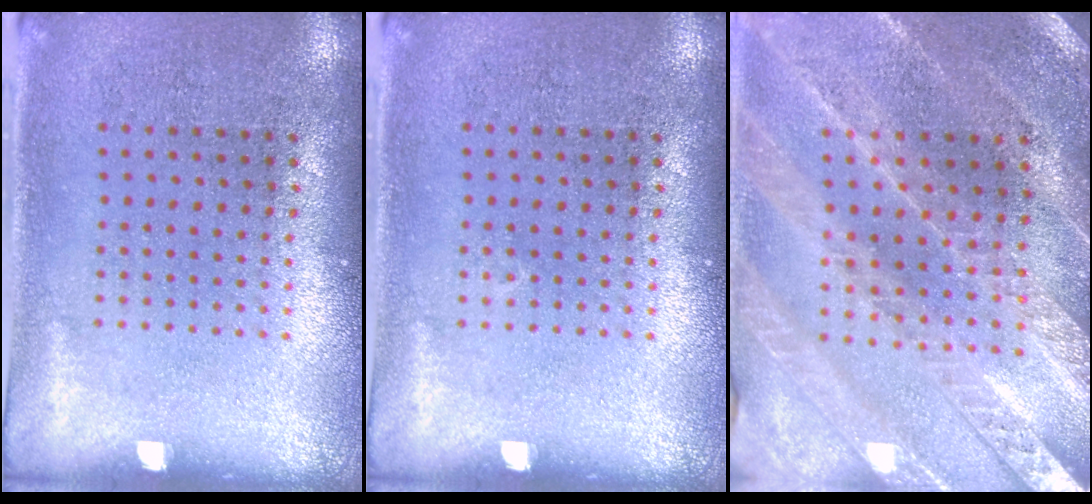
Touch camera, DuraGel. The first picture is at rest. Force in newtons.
{"total": 0.0}
{"total": 2.4, "press": 2.4, "slide": 0.2}